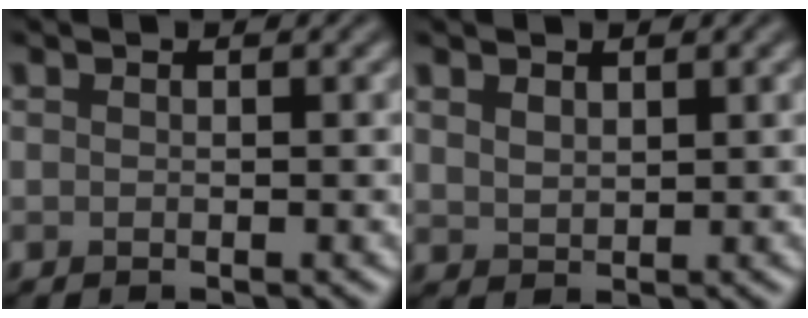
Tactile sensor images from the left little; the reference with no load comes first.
{"total": 1.6, "force": [1.1, 0.8, 0.7], "torque": [-0.018, -0.001, 0.026]}